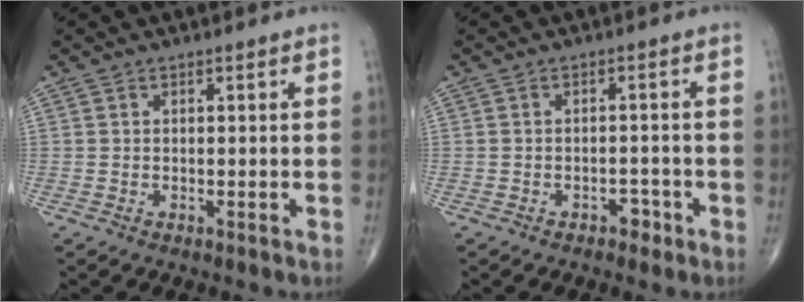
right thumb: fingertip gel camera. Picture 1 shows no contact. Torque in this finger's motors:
{"motor_torque": [2.51, 1.13, 0.10, -0.45, -0.07]}